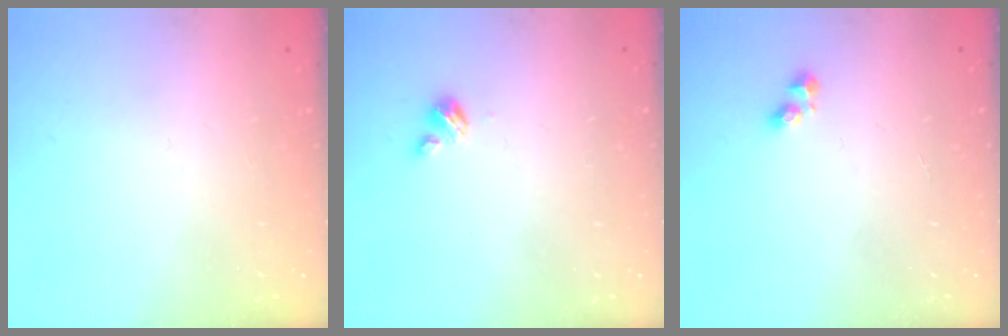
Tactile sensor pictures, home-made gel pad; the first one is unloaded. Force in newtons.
{"total": 2.7, "press": 2.7, "slide": 0.3}
{"total": 2.5, "press": 2.5, "slide": 0.2}